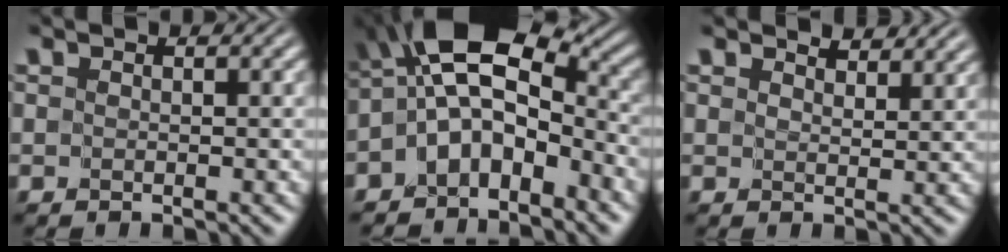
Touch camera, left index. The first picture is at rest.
{"total": 8.4, "force": [-1.9, 4.8, 6.6], "torque": [-0.100, 0.020, -0.045]}
{"total": 2.9, "force": [2.8, 0.5, 0.6], "torque": [-0.017, 0.000, 0.036]}